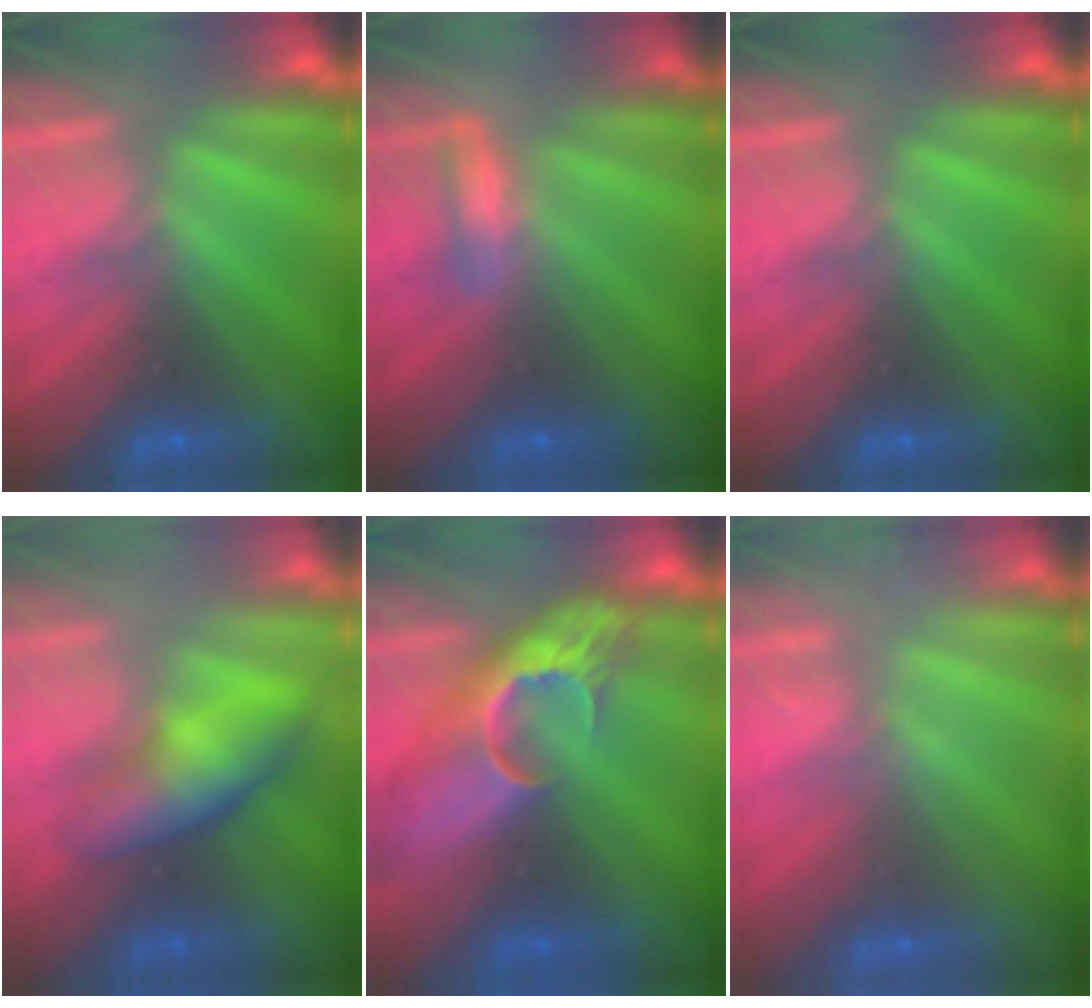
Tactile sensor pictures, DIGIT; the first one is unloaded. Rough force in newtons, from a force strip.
{"total": 1.3}
{"total": 0.0}
{"total": 3.7}
{"total": 8.0}
{"total": 2.5}